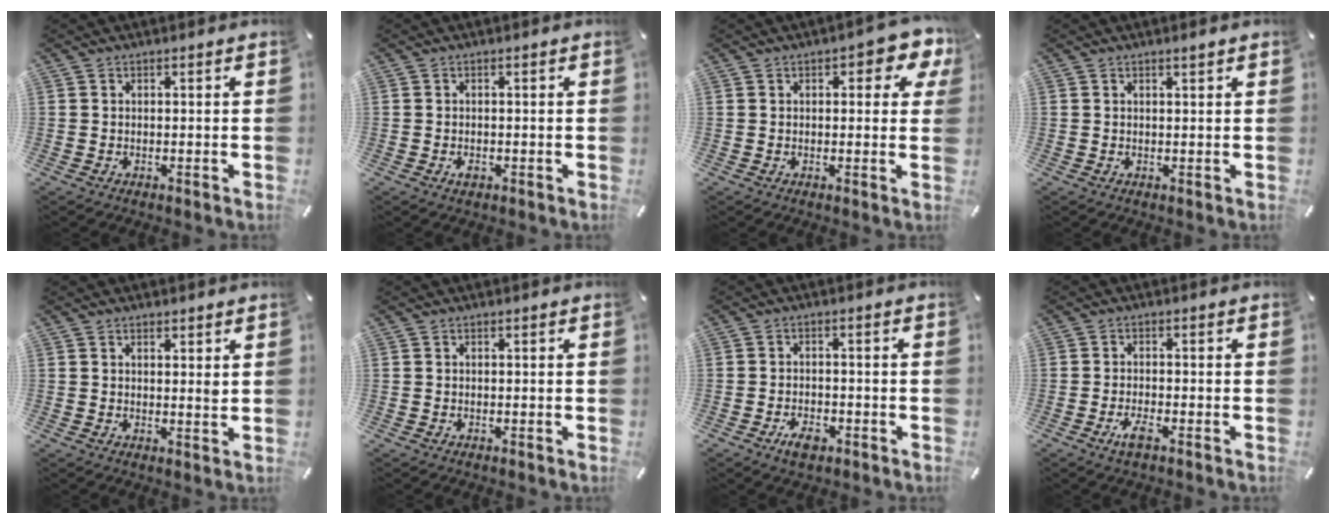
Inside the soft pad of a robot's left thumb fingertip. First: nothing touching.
{"total": 1.3, "force": [-0.6, 0.9, 0.8], "torque": [-0.014, 0.000, -0.011]}
{"total": 5.7, "force": [2.3, 2.7, 4.4], "torque": [-0.052, -0.008, 0.032]}
{"total": 1.0, "force": [0.7, 0.2, 0.7], "torque": [-0.014, 0.000, 0.012]}
{"total": 2.1, "force": [1.5, 0.9, 1.2], "torque": [-0.009, -0.009, 0.023]}
{"total": 0.0}
{"total": 4.2, "force": [-2.6, 2.4, 2.4], "torque": [-0.048, 0.008, -0.047]}
{"total": 3.4, "force": [-2.0, 1.0, 2.5], "torque": [-0.053, 0.002, -0.038]}